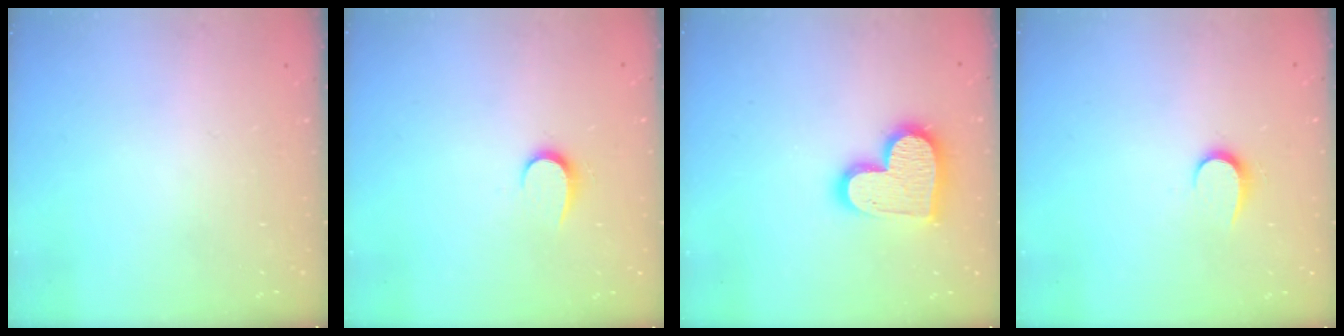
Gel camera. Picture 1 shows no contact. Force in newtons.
{"total": 6.1, "press": 6.1, "slide": 0.7}
{"total": 15.9, "press": 15.8, "slide": 1.5}
{"total": 6.1, "press": 6.1, "slide": 0.7}